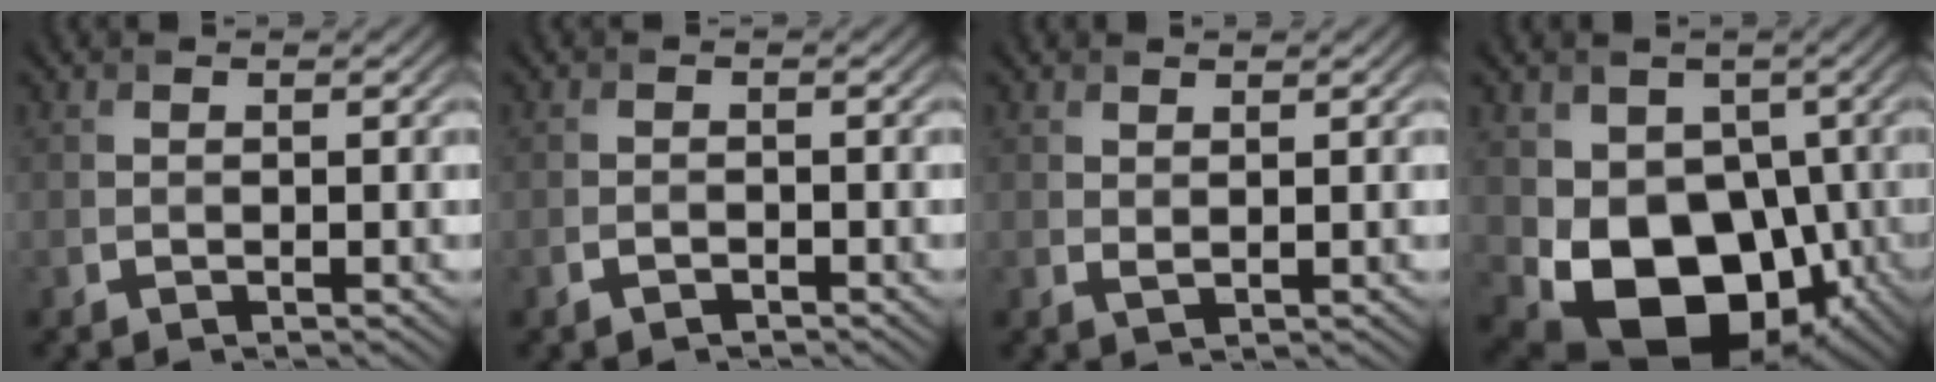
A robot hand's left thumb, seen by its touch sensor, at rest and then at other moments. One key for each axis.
{"total": 1.1, "fx": -0.8, "fy": 0.5, "fz": 0.6, "tx": -0.011, "ty": -0.001, "tz": -0.016}
{"total": 0.9, "fx": 0.7, "fy": 0.2, "fz": 0.5, "tx": -0.017, "ty": -0.003, "tz": 0.017}
{"total": 13.9, "fx": -2.9, "fy": 10.1, "fz": 9.1, "tx": -0.143, "ty": -0.037, "tz": -0.045}